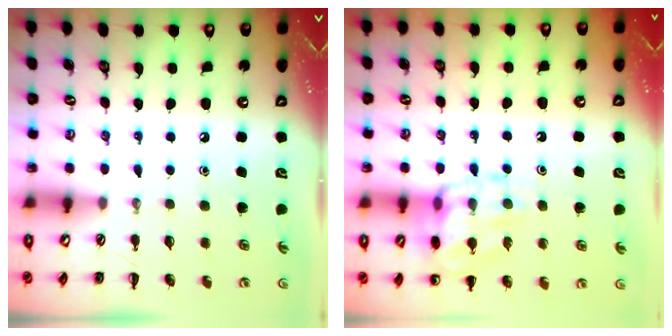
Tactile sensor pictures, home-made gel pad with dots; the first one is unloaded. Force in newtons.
{"total": 14.3, "press": 14.1, "slide": 2.0}